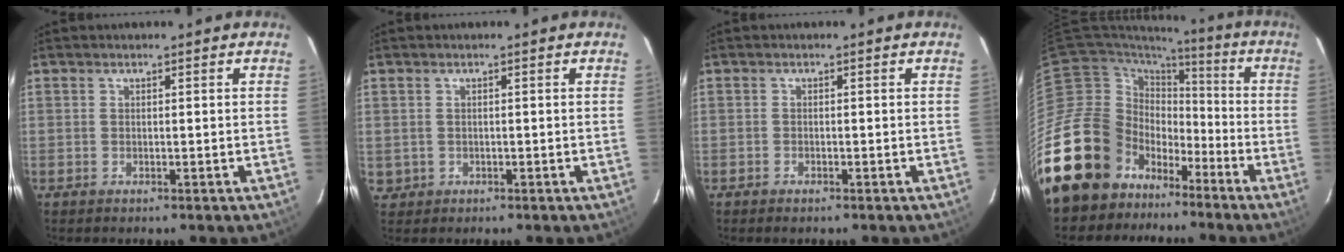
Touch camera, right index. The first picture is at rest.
{"total": 1.9, "force": [-0.1, 1.9, 0.2], "torque": [-0.003, 0.001, 0.004]}
{"total": 0.9, "force": [-0.8, 0.4, 0.3], "torque": [-0.008, -0.001, -0.016]}
{"total": 23.9, "force": [-13.0, 17.4, 10.0], "torque": [-0.234, 0.031, -0.208]}